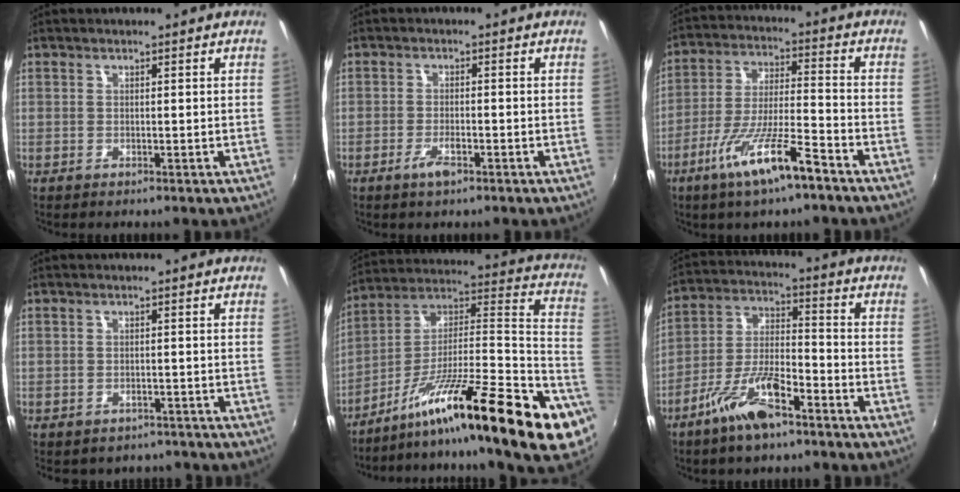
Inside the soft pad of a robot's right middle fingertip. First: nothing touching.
{"total": 3.2, "force": [-1.9, 1.0, 2.3], "torque": [-0.053, -0.004, -0.038]}
{"total": 12.7, "force": [-7.9, 1.6, 9.8], "torque": [-0.197, -0.014, -0.142]}
{"total": 4.5, "force": [-3.7, 2.2, 1.2], "torque": [-0.025, -0.011, -0.044]}
{"total": 29.2, "force": [-14.6, 3.4, 25.0], "torque": [-0.324, -0.011, -0.243]}
{"total": 11.5, "force": [-7.4, 3.5, 8.0], "torque": [-0.164, -0.001, -0.137]}